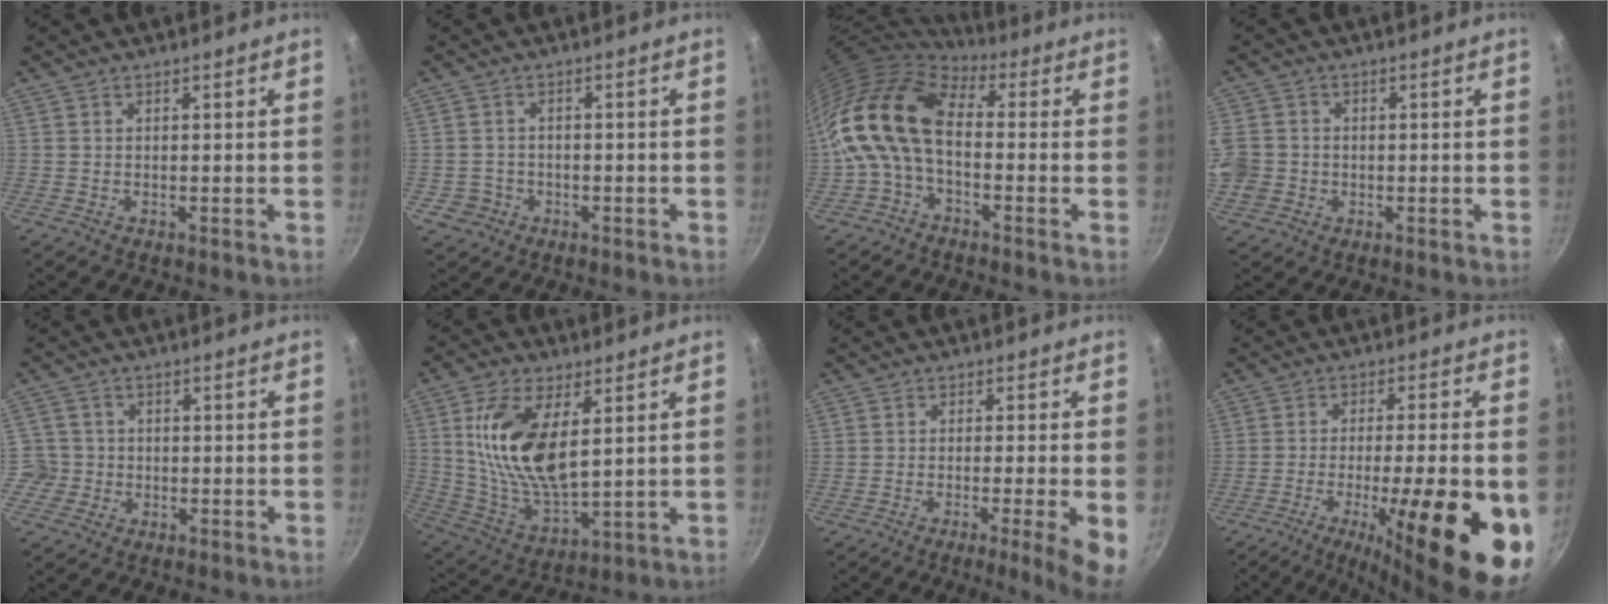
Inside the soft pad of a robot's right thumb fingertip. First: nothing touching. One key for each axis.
{"total": 3.3, "fx": -1.1, "fy": 3.1, "fz": 0.7, "tx": -0.002, "ty": 0.019, "tz": -0.009}
{"total": 13.4, "fx": -1.3, "fy": 8.2, "fz": 10.6, "tx": -0.185, "ty": 0.030, "tz": -0.041}
{"total": 10.6, "fx": -0.9, "fy": 9.6, "fz": 4.3, "tx": -0.115, "ty": 0.018, "tz": -0.015}
{"total": 4.1, "fx": -0.9, "fy": 3.9, "fz": 0.4, "tx": 0.019, "ty": 0.016, "tz": -0.020}
{"total": 17.0, "fx": 4.6, "fy": 8.2, "fz": 14.2, "tx": -0.267, "ty": -0.028, "tz": 0.098}
{"total": 6.9, "fx": -2.1, "fy": 0.3, "fz": 6.6, "tx": -0.095, "ty": 0.000, "tz": -0.034}
{"total": 21.8, "fx": -7.4, "fy": 5.1, "fz": 19.9, "tx": -0.279, "ty": 0.004, "tz": -0.110}